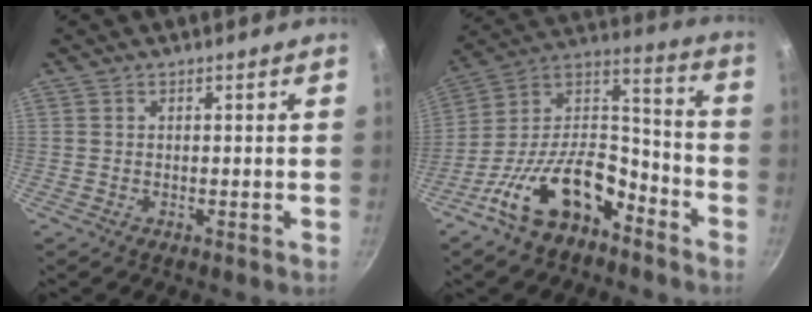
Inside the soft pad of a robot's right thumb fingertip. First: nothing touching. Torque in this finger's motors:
{"motor_torque": [0.69, 0.61, 1.09, -1.70, 0.40]}